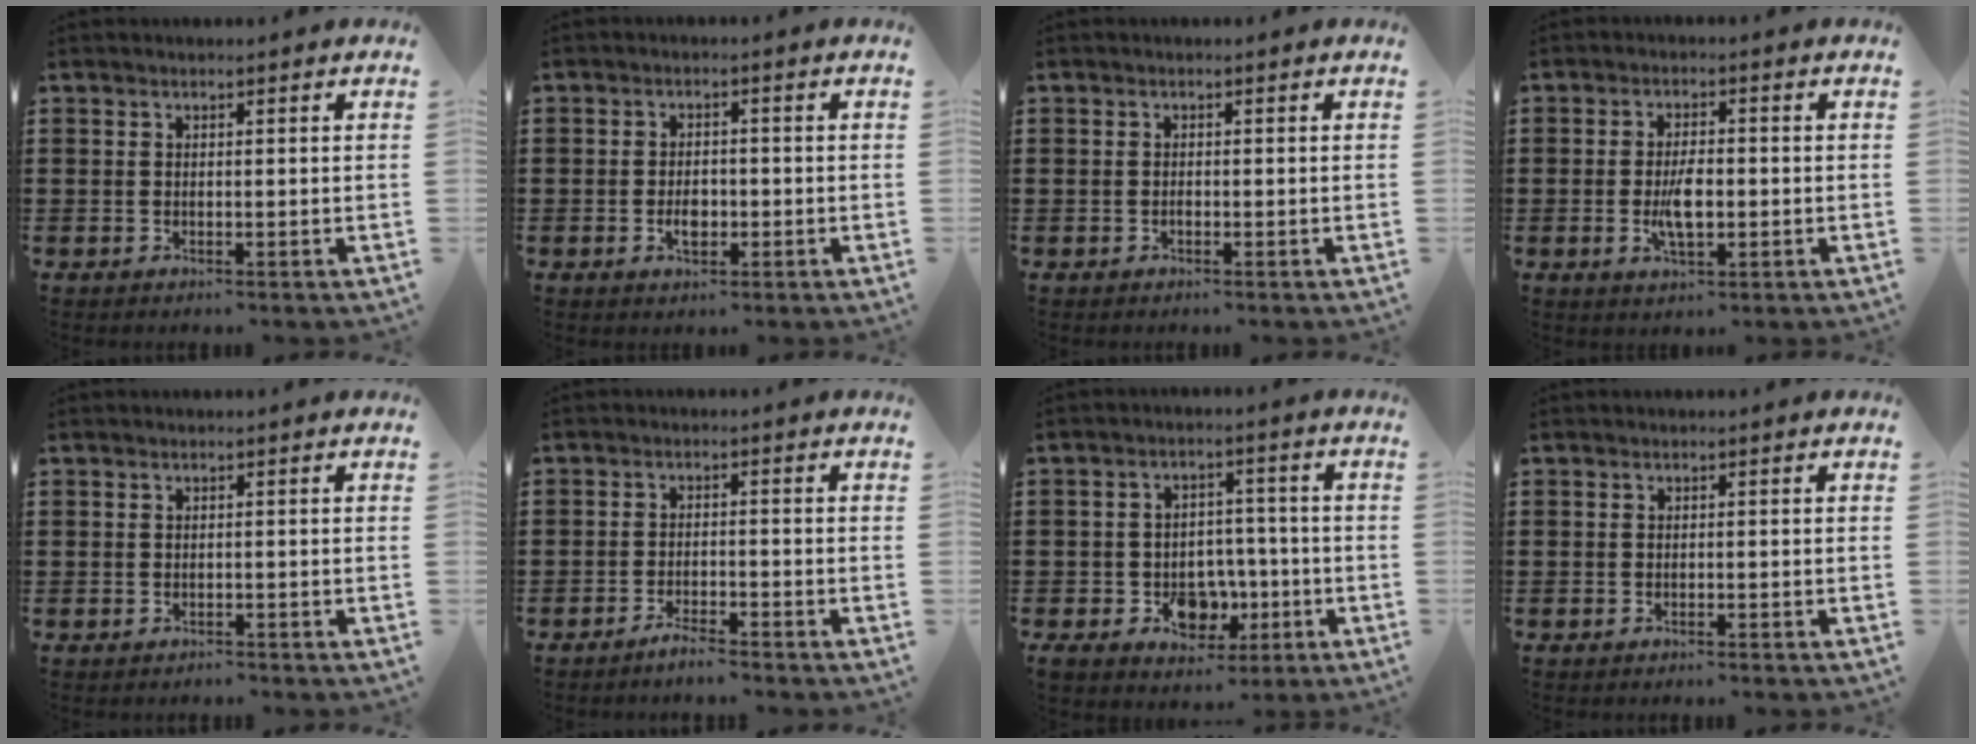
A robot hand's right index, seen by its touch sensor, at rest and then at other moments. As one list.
[{"total": 2.9, "force": [-0.8, 1.6, 2.3], "torque": [-0.035, -0.002, -0.016]}, {"total": 0.6, "force": [-0.4, 0.3, 0.3], "torque": [-0.005, 0.000, -0.008]}, {"total": 5.0, "force": [-0.9, 2.0, 4.6], "torque": [-0.093, -0.003, -0.018]}, {"total": 0.8, "force": [-0.8, 0.2, -0.2], "torque": [0.003, 0.002, -0.019]}, {"total": 4.3, "force": [-4.1, -0.1, 1.2], "torque": [-0.031, -0.002, -0.082]}, {"total": 6.7, "force": [-2.5, 5.3, 3.3], "torque": [-0.056, 0.015, -0.040]}, {"total": 0.5, "force": [-0.5, -0.1, 0.2], "torque": [-0.005, -0.005, -0.009]}]